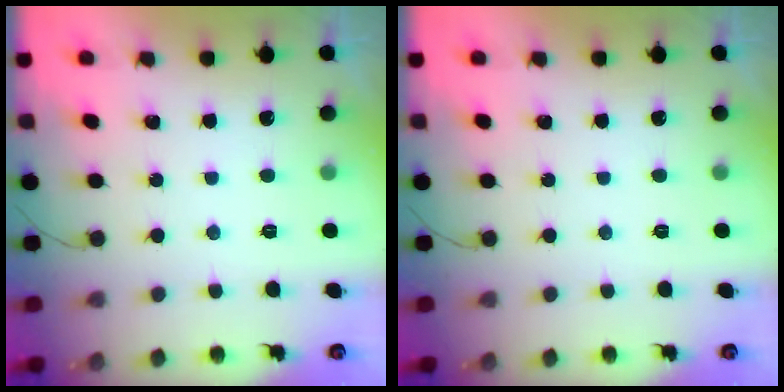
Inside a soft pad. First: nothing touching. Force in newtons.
{"total": 0.0}